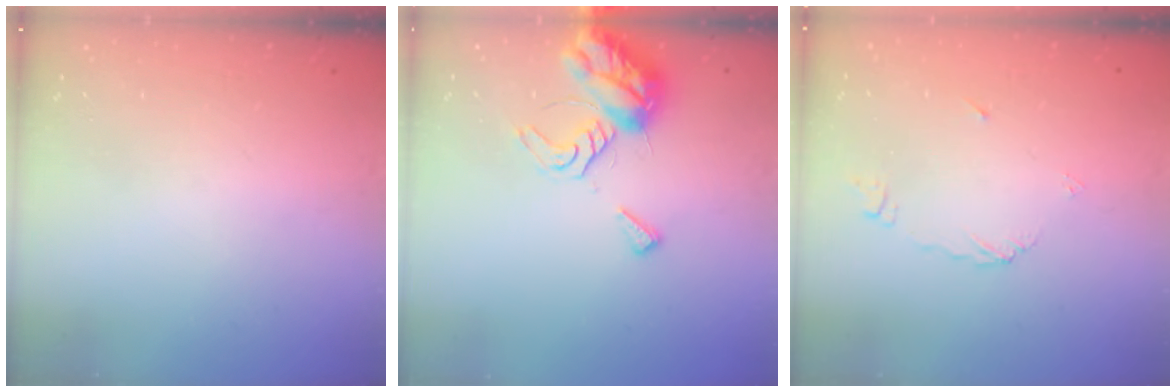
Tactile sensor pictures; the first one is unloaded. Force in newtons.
{"total": 9.7, "press": 9.7, "slide": 0.4}
{"total": 5.9, "press": 5.9, "slide": 0.3}